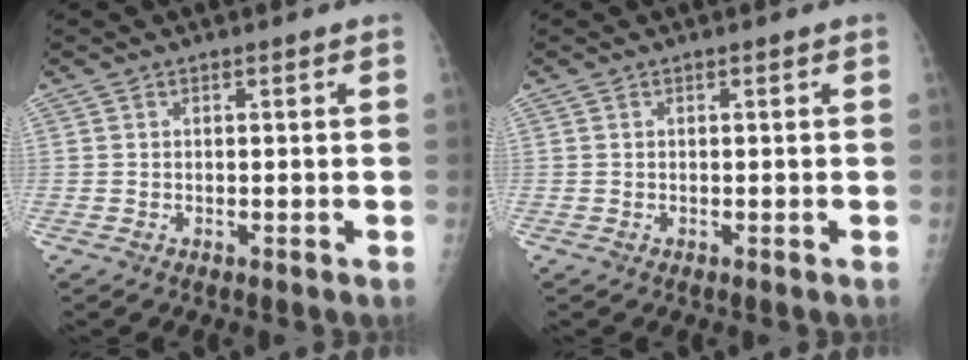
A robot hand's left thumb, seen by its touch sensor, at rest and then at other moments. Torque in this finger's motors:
{"motor_torque": [0.00, 0.00, 0.00, 0.00, 0.00]}